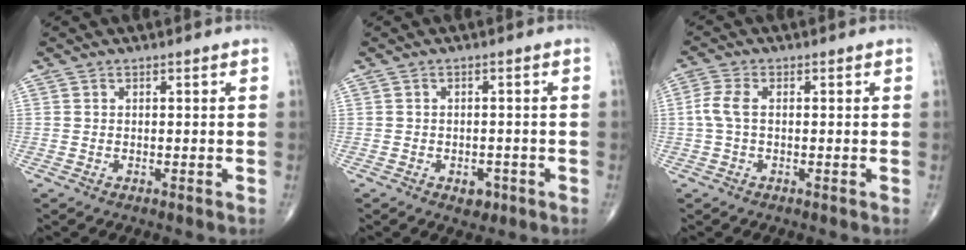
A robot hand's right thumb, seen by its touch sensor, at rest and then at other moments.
{"total": 2.8, "force": [-1.3, 1.9, 1.6], "torque": [-0.009, 0.003, -0.013]}
{"total": 3.9, "force": [0.1, 2.0, 3.3], "torque": [-0.090, 0.009, -0.002]}